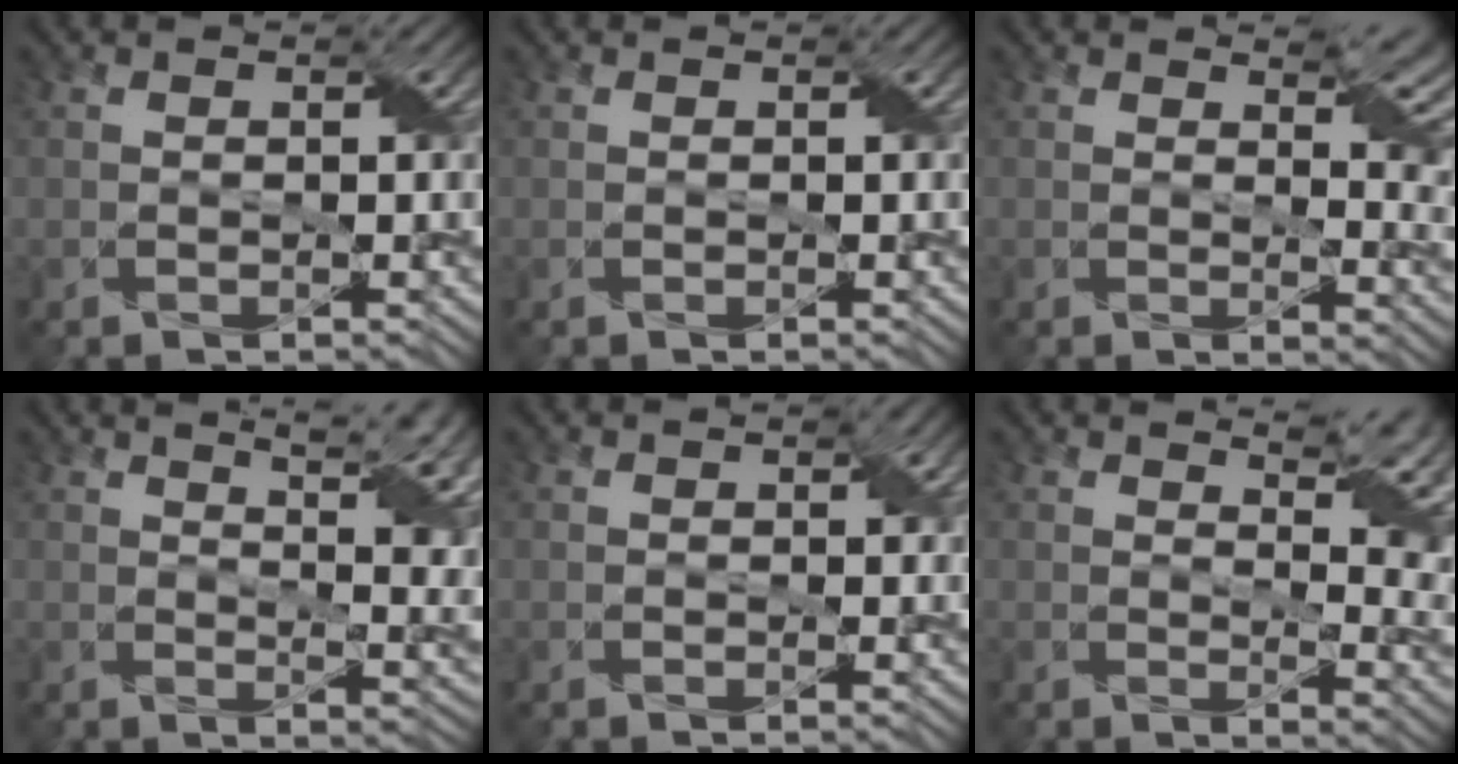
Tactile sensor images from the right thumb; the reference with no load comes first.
{"total": 0.0}
{"total": 5.6, "force": [2.9, 1.5, 4.5], "torque": [-0.061, 0.002, 0.050]}
{"total": 13.2, "force": [6.3, 4.7, 10.6], "torque": [-0.136, 0.044, 0.084]}
{"total": 0.7, "force": [0.2, 0.6, 0.3], "torque": [-0.005, -0.003, 0.005]}
{"total": 7.5, "force": [4.3, 1.9, 5.9], "torque": [-0.086, 0.009, 0.074]}